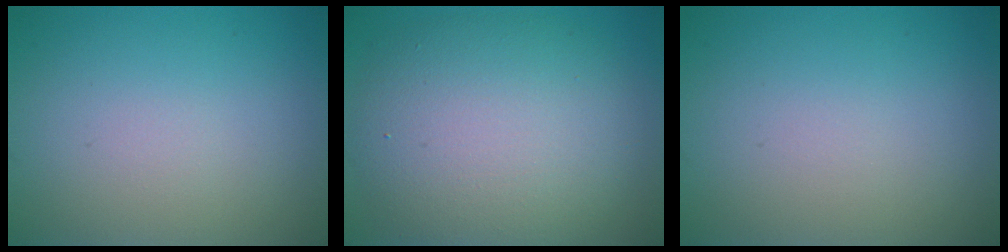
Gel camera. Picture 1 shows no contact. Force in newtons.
{"total": 9.2, "press": 9.2, "slide": 0.7}
{"total": 0.0}